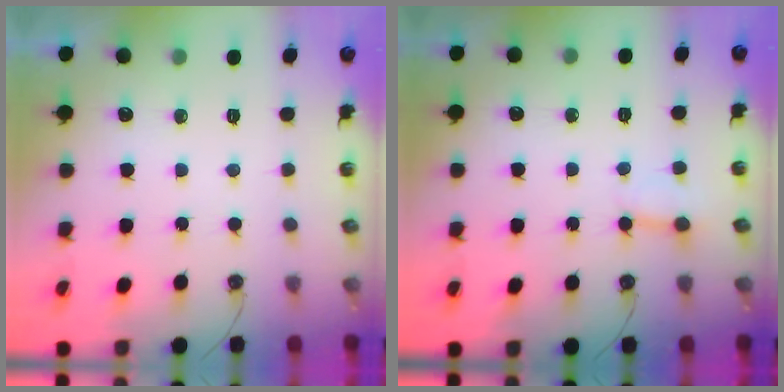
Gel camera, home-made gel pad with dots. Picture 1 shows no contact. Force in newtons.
{"total": 2.7, "press": 2.7, "slide": 0.2}